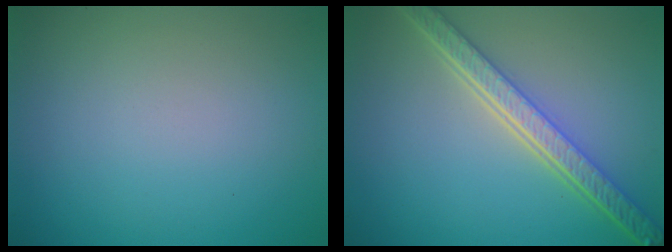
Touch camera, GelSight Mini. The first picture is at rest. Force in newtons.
{"total": 6.0, "press": 4.6, "slide": 3.9}